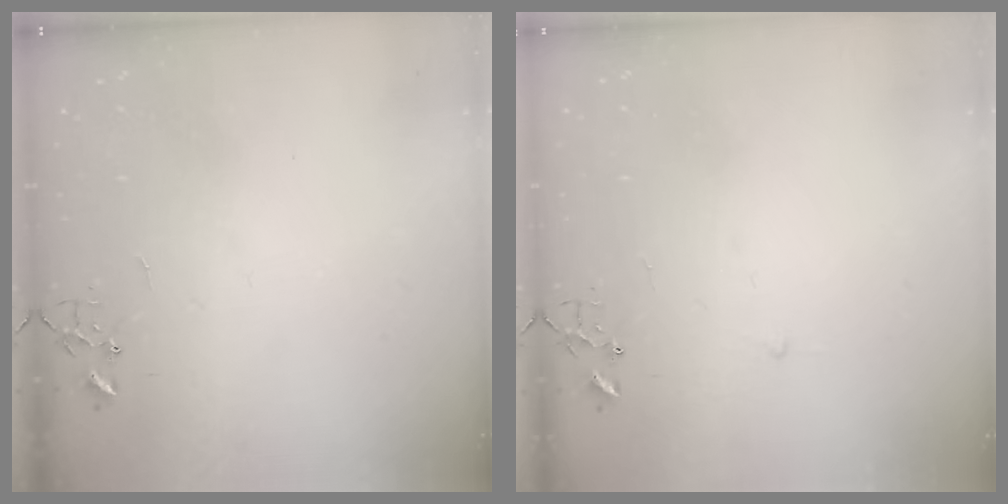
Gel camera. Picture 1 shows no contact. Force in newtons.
{"total": 2.3, "press": 2.3, "slide": 0.3}